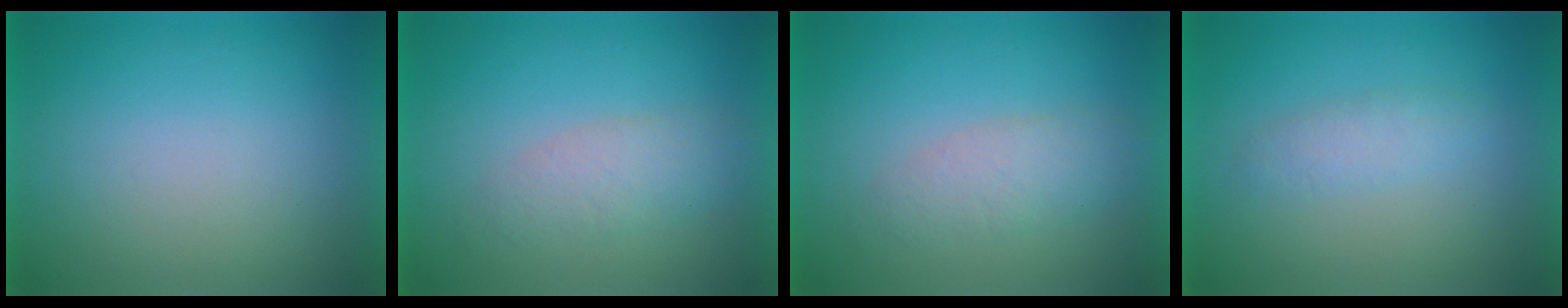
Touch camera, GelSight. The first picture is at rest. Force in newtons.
{"total": 2.9}
{"total": 2.9}
{"total": 2.3}